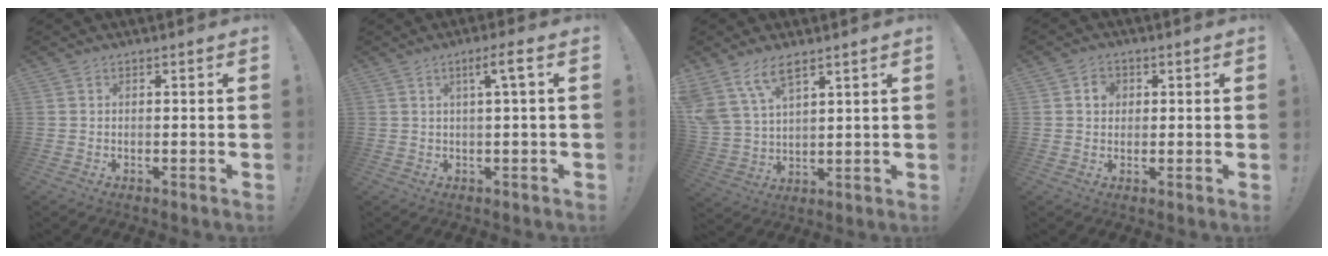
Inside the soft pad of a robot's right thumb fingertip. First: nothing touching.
{"total": 4.8, "force": [1.5, 0.0, 4.6], "torque": [-0.078, 0.000, 0.017]}
{"total": 10.2, "force": [7.1, 4.5, 5.7], "torque": [-0.127, -0.033, 0.138]}
{"total": 3.5, "force": [0.9, 3.0, 1.6], "torque": [-0.014, 0.000, 0.012]}